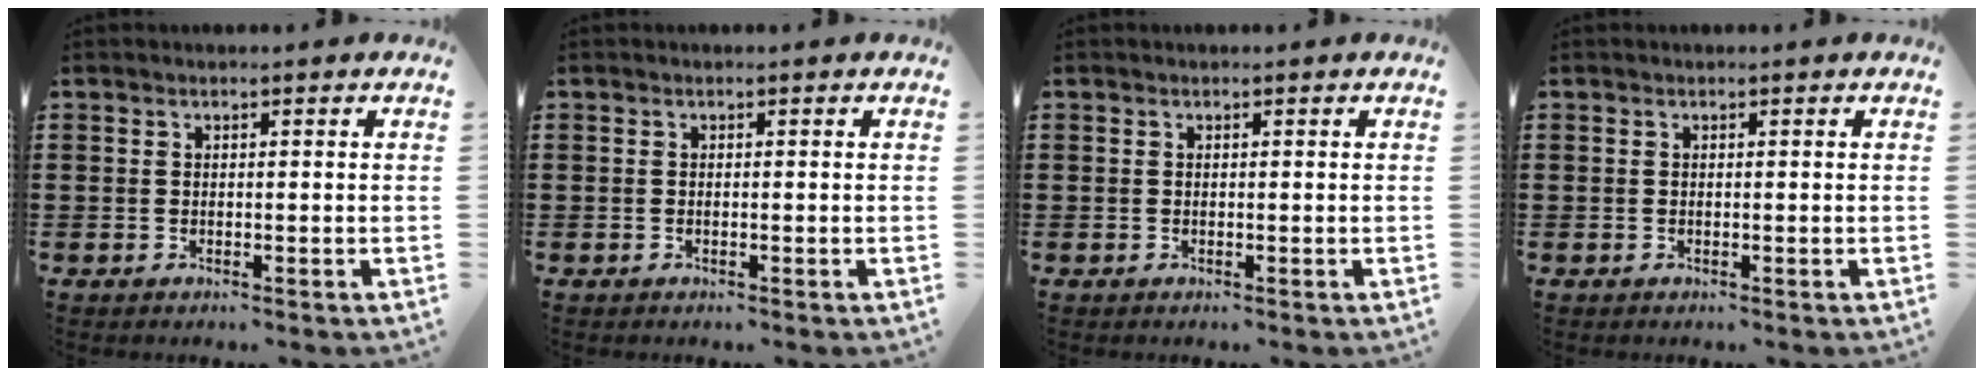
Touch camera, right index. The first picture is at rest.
{"total": 0.0}
{"total": 0.0}
{"total": 0.0}